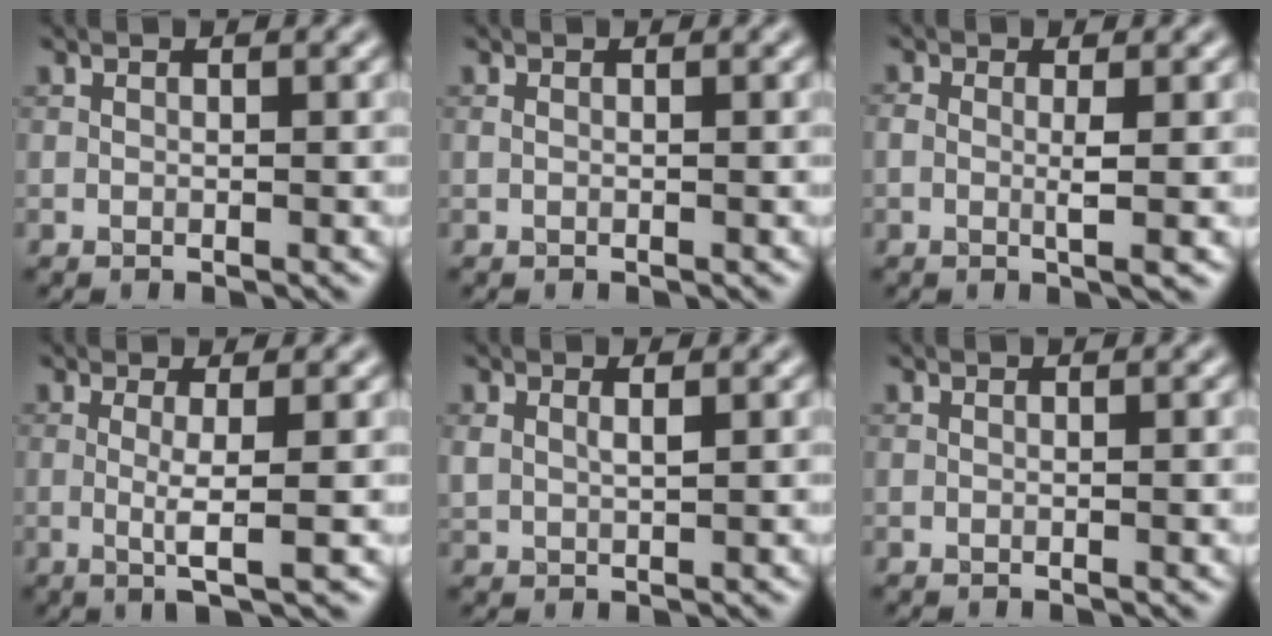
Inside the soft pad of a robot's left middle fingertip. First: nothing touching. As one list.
[{"total": 0.0}, {"total": 1.8, "force": [0.1, 0.3, 1.7], "torque": [-0.036, -0.001, -0.001]}, {"total": 2.8, "force": [-0.1, 0.4, 2.8], "torque": [-0.054, -0.008, -0.006]}, {"total": 1.5, "force": [0.8, 0.7, 1.1], "torque": [-0.030, -0.001, 0.019]}, {"total": 0.0}]